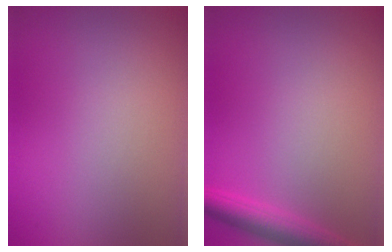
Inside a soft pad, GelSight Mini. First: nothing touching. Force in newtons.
{"total": 3.0, "press": 3.0, "slide": 0.1}